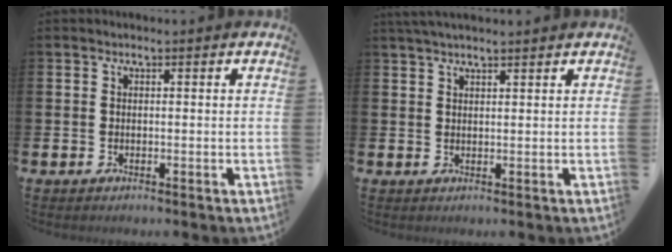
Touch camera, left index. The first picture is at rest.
{"total": 2.2, "force": [2.1, 0.2, 0.8], "torque": [-0.014, -0.003, 0.037]}